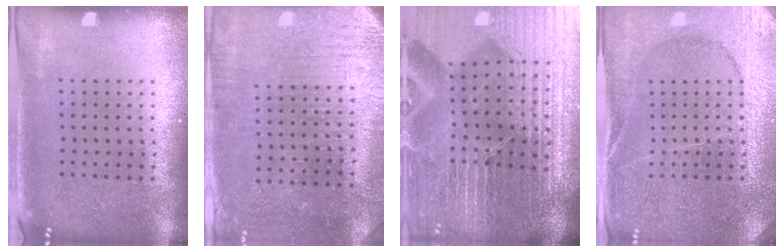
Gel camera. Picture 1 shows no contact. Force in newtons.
{"total": 3.0, "press": 2.8, "slide": 0.8}
{"total": 6.5, "press": 5.8, "slide": 2.9}
{"total": 3.1, "press": 3.1, "slide": 0.6}